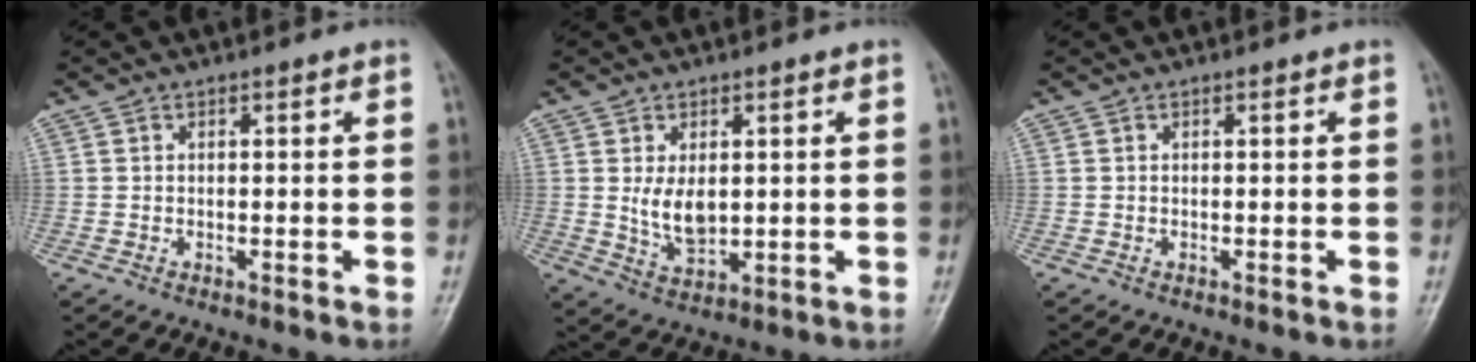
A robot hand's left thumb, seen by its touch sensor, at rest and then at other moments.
{"total": 6.2, "force": [0.8, 3.7, 4.9], "torque": [-0.075, -0.014, 0.025]}
{"total": 0.0}